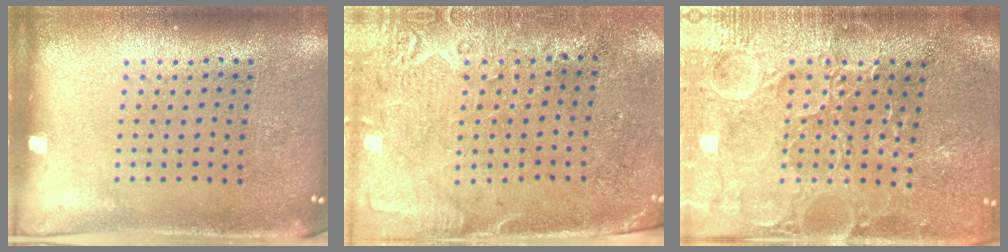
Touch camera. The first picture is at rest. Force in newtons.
{"total": 2.8, "press": 2.4, "slide": 1.5}
{"total": 3.7, "press": 3.6, "slide": 0.7}